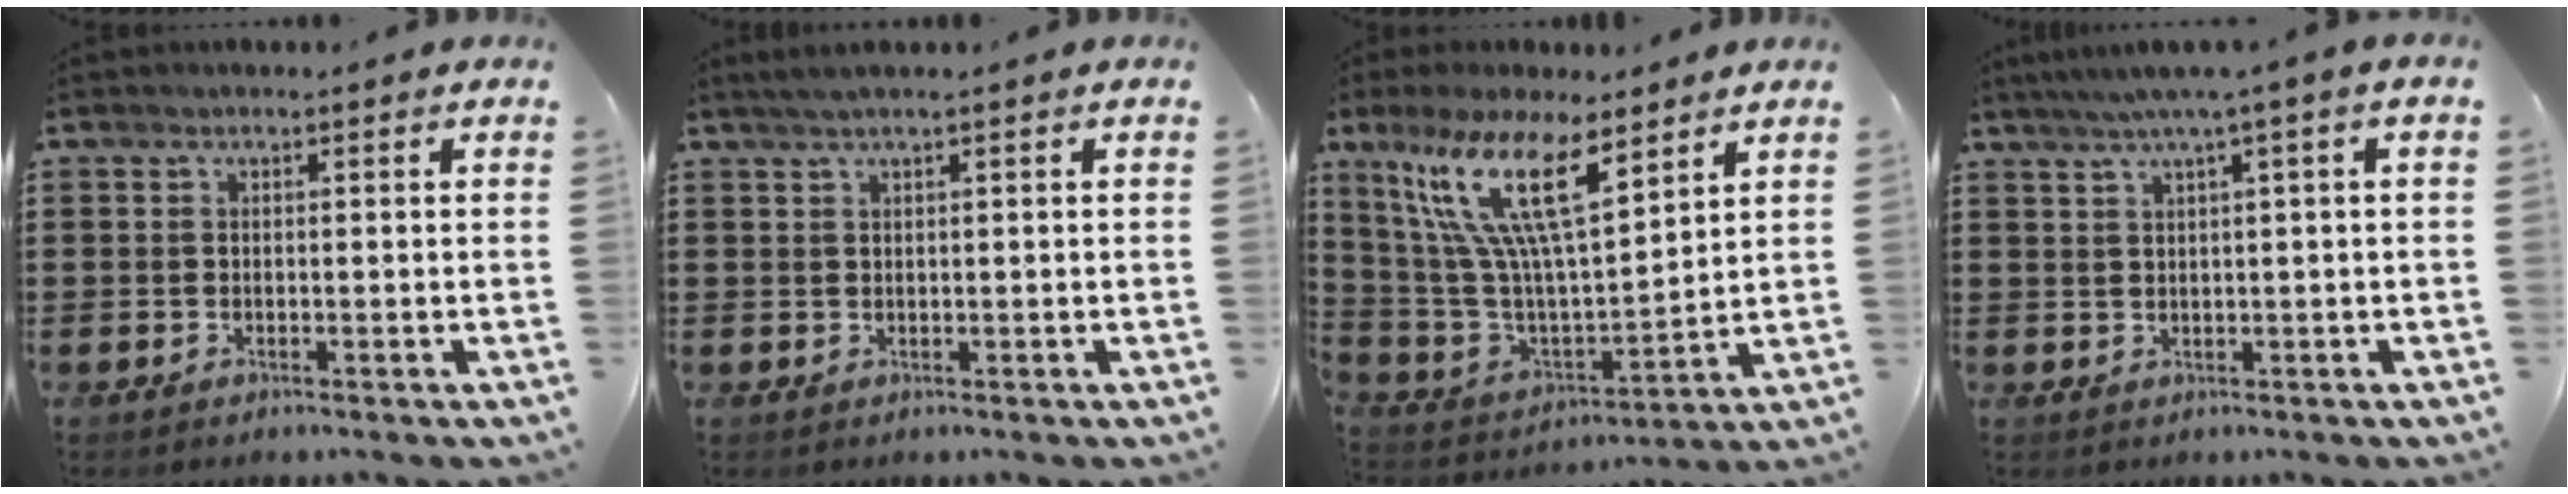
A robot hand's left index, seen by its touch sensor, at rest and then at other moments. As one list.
[{"total": 1.3, "force": [0.6, -0.1, 1.1], "torque": [-0.018, 0.000, 0.011]}, {"total": 16.2, "force": [8.9, 4.6, 12.8], "torque": [-0.291, -0.036, 0.149]}, {"total": 3.1, "force": [1.0, -0.5, 2.9], "torque": [-0.055, -0.005, 0.013]}]